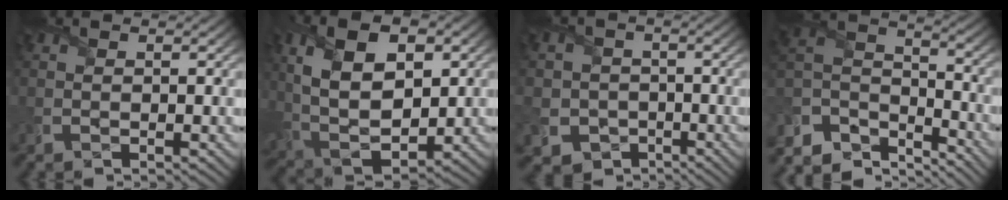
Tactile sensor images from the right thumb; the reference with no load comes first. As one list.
[{"total": 13.6, "force": [3.1, 7.9, 10.6], "torque": [-0.215, 0.004, 0.057]}, {"total": 6.5, "force": [-1.7, 6.2, 1.1], "torque": [-0.049, -0.005, -0.059]}, {"total": 9.8, "force": [-7.9, 4.3, 4.0], "torque": [-0.106, -0.002, -0.155]}]